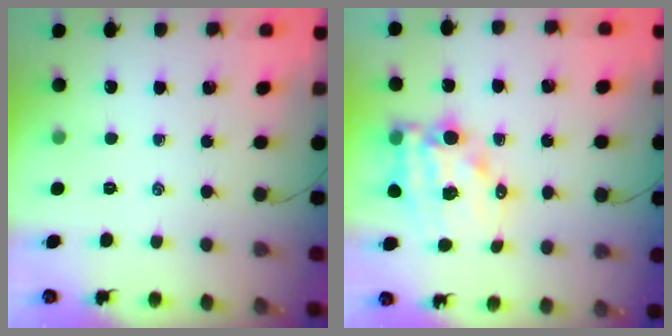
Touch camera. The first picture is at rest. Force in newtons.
{"total": 14.5, "press": 14.0, "slide": 3.9}